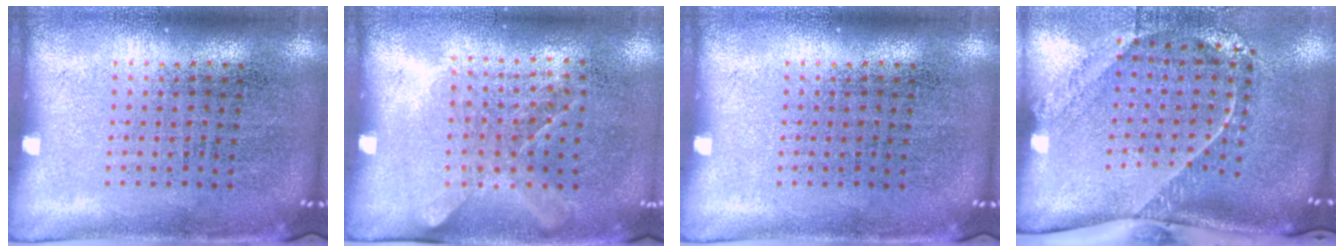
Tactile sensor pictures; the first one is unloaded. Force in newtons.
{"total": 1.3, "press": 1.0, "slide": 0.8}
{"total": 0.0}
{"total": 2.6, "press": 1.7, "slide": 2.0}